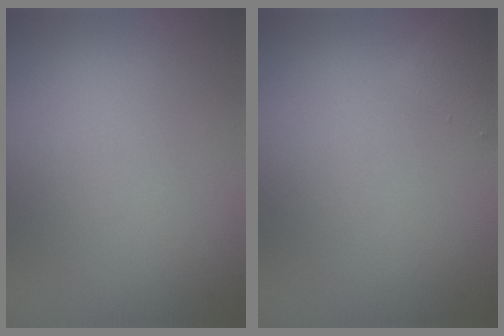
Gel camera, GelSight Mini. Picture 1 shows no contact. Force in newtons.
{"total": 1.5, "press": 1.5, "slide": 0.1}